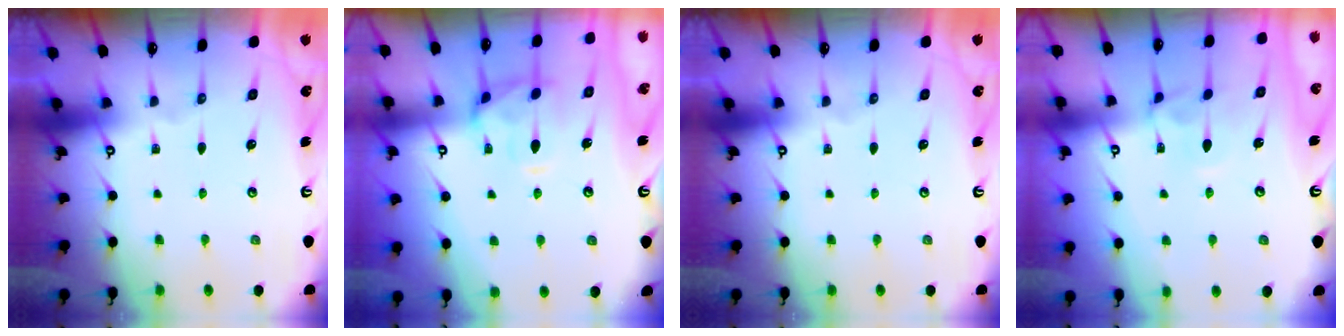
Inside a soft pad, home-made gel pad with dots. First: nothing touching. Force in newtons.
{"total": 3.0, "press": 2.7, "slide": 1.3}
{"total": 0.0}
{"total": 3.4, "press": 3.4, "slide": 0.6}